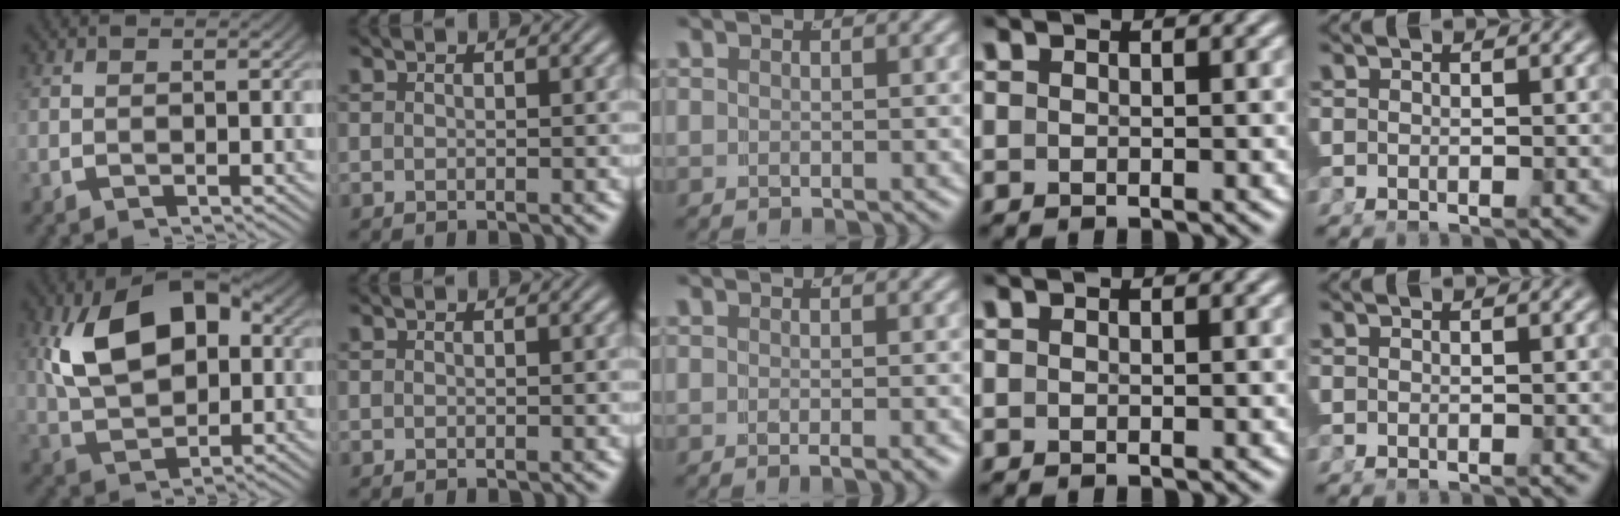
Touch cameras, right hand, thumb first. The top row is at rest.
{"thumb": {"total": 11.7, "force": [1.8, 7.4, 8.9], "torque": [-0.185, -0.024, 0.051]}, "middle": {"total": 1.1, "force": [-0.7, -0.2, 0.8], "torque": [-0.011, 0.004, -0.013]}}